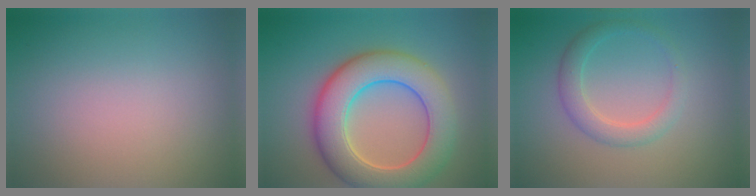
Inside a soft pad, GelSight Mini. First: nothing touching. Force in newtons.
{"total": 9.0, "press": 9.0, "slide": 0.6}
{"total": 2.7, "press": 2.7, "slide": 0.1}